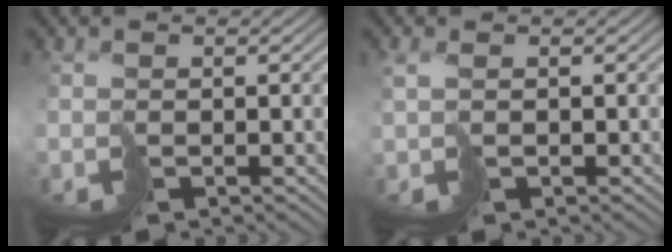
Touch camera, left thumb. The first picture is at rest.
{"total": 1.1, "force": [0.6, 0.2, 0.9], "torque": [-0.026, 0.001, 0.016]}